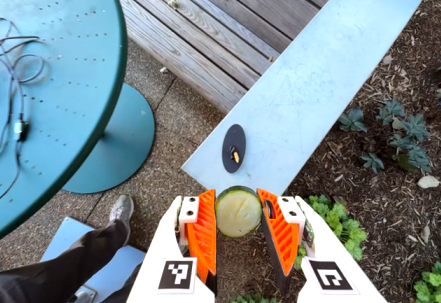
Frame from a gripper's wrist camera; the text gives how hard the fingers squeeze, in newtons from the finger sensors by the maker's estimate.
{"total": 10.5, "left": 10.7, "right": 10.4}